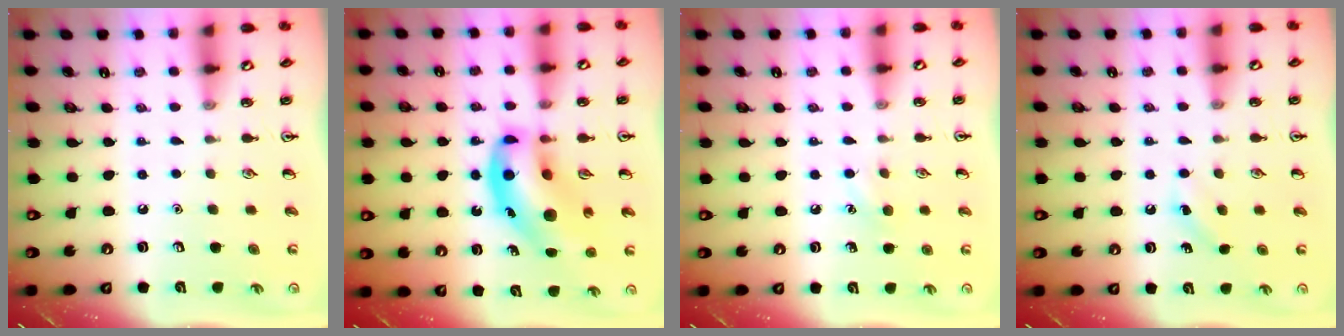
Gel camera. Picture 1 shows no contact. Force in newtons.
{"total": 16.2, "press": 15.6, "slide": 4.3}
{"total": 6.5, "press": 6.3, "slide": 1.3}
{"total": 2.8, "press": 2.6, "slide": 1.0}